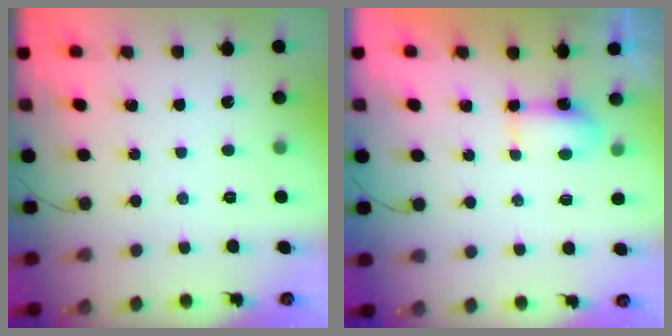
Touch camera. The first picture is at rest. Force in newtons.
{"total": 4.2, "press": 4.1, "slide": 0.8}